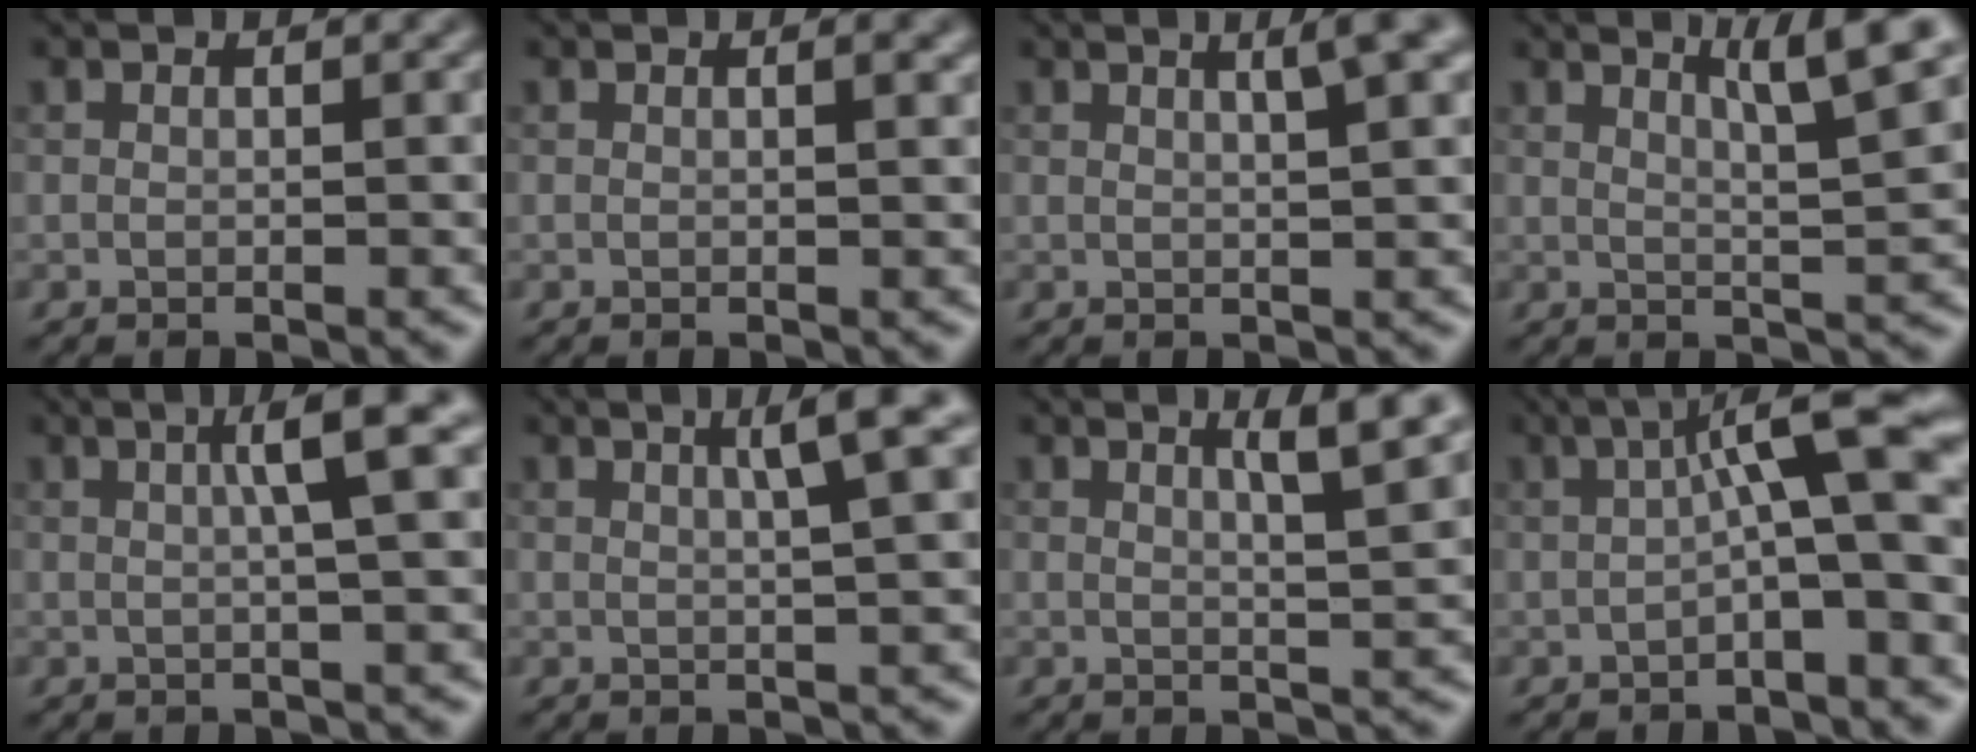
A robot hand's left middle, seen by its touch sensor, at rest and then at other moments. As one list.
[{"total": 1.2, "force": [0.4, 0.3, 1.0], "torque": [-0.012, 0.000, 0.006]}, {"total": 3.1, "force": [1.5, 0.5, 2.6], "torque": [-0.027, 0.007, 0.020]}, {"total": 6.0, "force": [3.2, 0.8, 5.0], "torque": [-0.062, 0.008, 0.054]}, {"total": 4.8, "force": [1.2, 0.6, 4.6], "torque": [-0.064, 0.016, 0.016]}, {"total": 4.2, "force": [1.6, 0.6, 3.9], "torque": [-0.048, 0.011, 0.022]}, {"total": 4.5, "force": [2.3, 0.7, 3.8], "torque": [-0.047, 0.005, 0.034]}, {"total": 7.7, "force": [0.5, 1.5, 7.5], "torque": [-0.101, 0.024, -0.005]}]